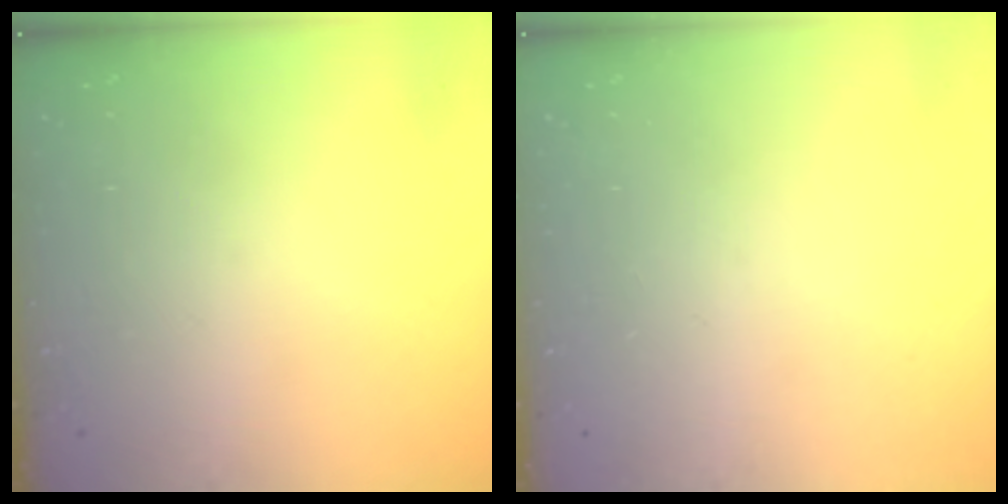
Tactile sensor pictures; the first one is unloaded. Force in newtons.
{"total": 0.0}